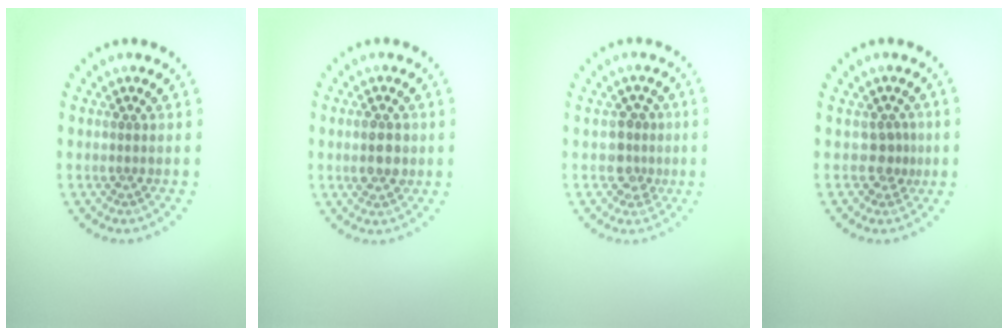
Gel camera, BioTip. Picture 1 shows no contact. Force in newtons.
{"total": 2.2, "press": 2.2, "slide": 0.2}
{"total": 2.3, "press": 1.9, "slide": 1.3}
{"total": 1.7, "press": 1.2, "slide": 1.2}